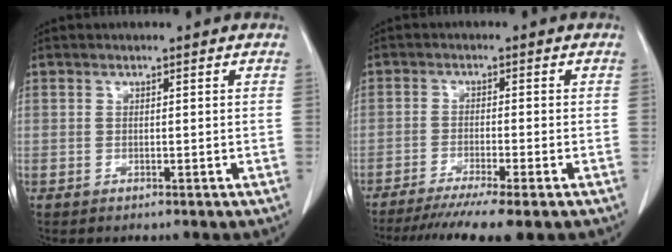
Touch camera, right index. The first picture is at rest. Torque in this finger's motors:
{"motor_torque": [1.08, -1.06, 0.50, 0.12]}